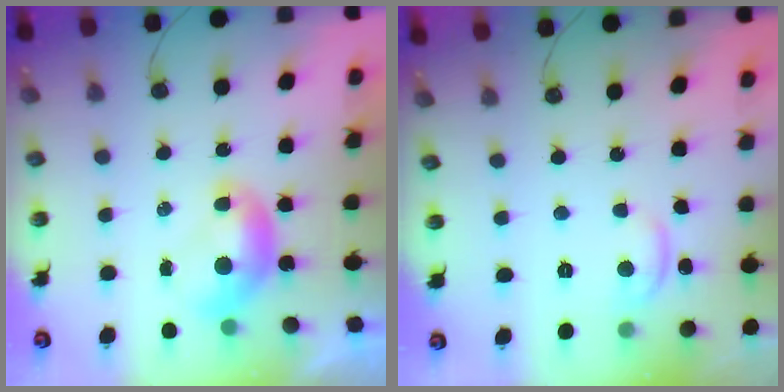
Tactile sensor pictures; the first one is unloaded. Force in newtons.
{"total": 0.0}